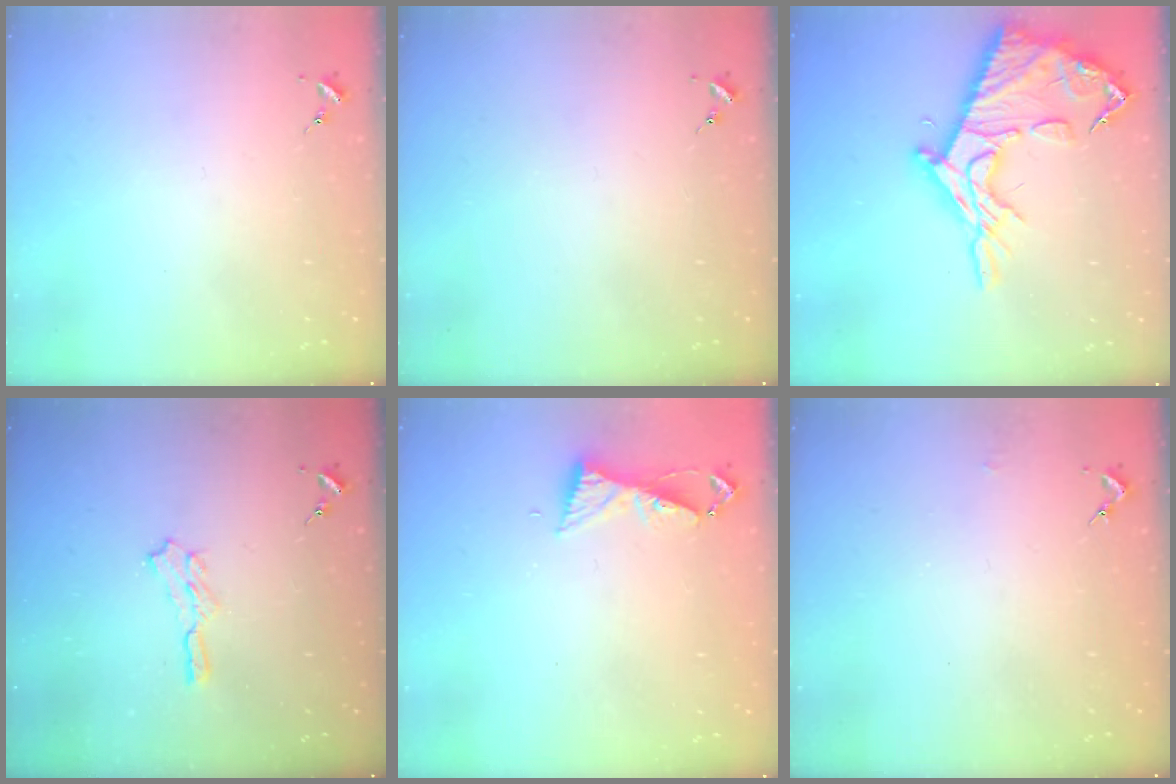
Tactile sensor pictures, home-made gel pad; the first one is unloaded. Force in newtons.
{"total": 0.0}
{"total": 19.4, "press": 19.4, "slide": 1.4}
{"total": 5.0, "press": 5.0, "slide": 0.8}
{"total": 6.0, "press": 5.9, "slide": 0.7}
{"total": 1.4, "press": 1.4, "slide": 0.1}